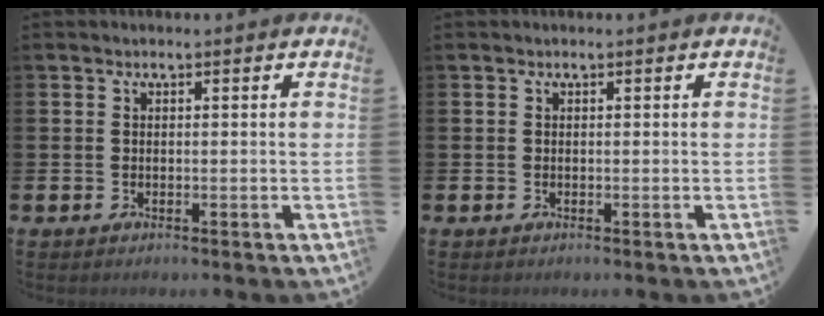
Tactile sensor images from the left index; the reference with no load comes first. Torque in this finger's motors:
{"motor_torque": [0.00, 0.00, 0.01, 0.00]}